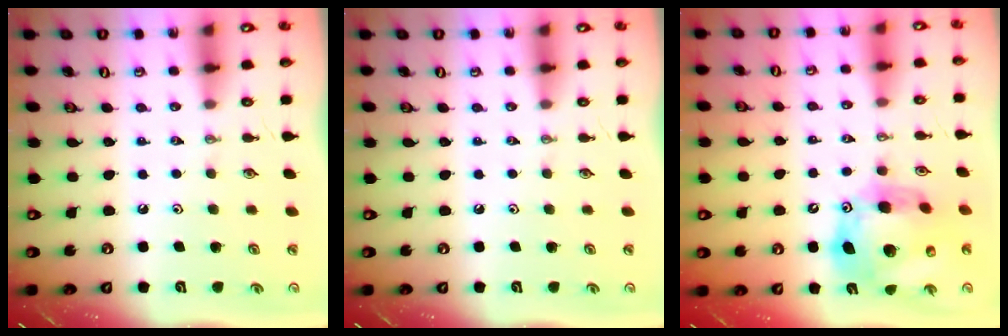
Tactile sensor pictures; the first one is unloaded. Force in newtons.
{"total": 0.0}
{"total": 18.0, "press": 17.9, "slide": 2.1}